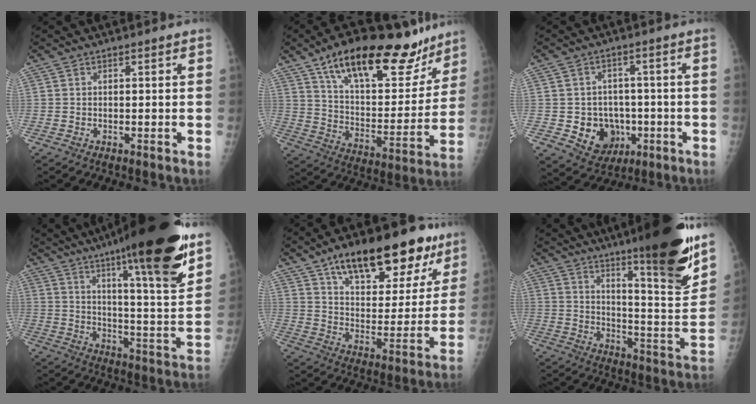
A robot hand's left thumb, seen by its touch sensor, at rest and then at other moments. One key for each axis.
{"total": 27.4, "fx": 18.3, "fy": 10.9, "fz": 17.3, "tx": -0.224, "ty": -0.053, "tz": 0.290}
{"total": 9.6, "fx": -2.2, "fy": 8.3, "fz": 4.3, "tx": -0.031, "ty": 0.011, "tz": -0.021}
{"total": 26.1, "fx": 16.9, "fy": 3.7, "fz": 19.5, "tx": -0.279, "ty": -0.067, "tz": 0.255}
{"total": 24.5, "fx": 14.9, "fy": 10.7, "fz": 16.2, "tx": -0.193, "ty": -0.034, "tz": 0.231}
{"total": 22.7, "fx": 15.3, "fy": 2.7, "fz": 16.5, "tx": -0.216, "ty": -0.085, "tz": 0.233}